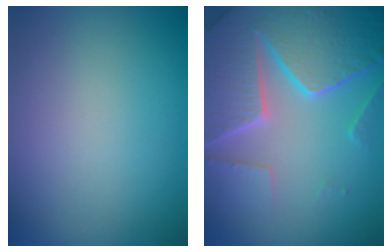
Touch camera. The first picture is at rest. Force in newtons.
{"total": 8.2, "press": 6.1, "slide": 5.5}